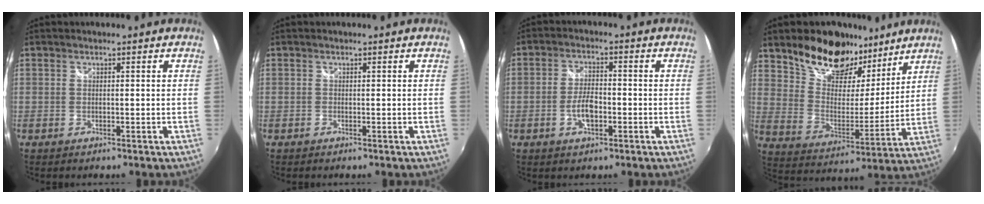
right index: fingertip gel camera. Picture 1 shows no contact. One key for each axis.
{"total": 0.0}
{"total": 5.3, "fx": -1.9, "fy": 2.5, "fz": 4.3, "tx": -0.088, "ty": 0.003, "tz": -0.032}
{"total": 18.3, "fx": 13.0, "fy": 9.9, "fz": 8.3, "tx": -0.161, "ty": 0.024, "tz": 0.233}